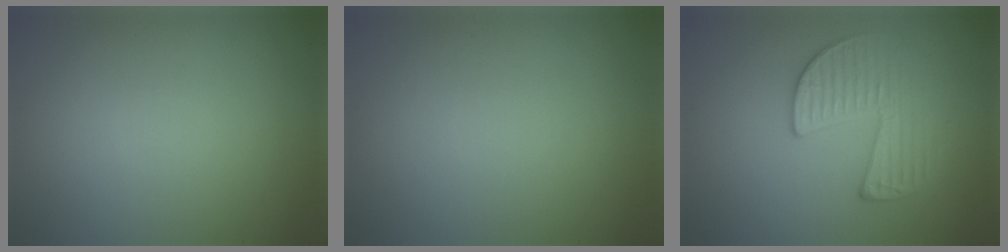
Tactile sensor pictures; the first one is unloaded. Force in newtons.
{"total": 0.0}
{"total": 3.3, "press": 3.1, "slide": 1.1}